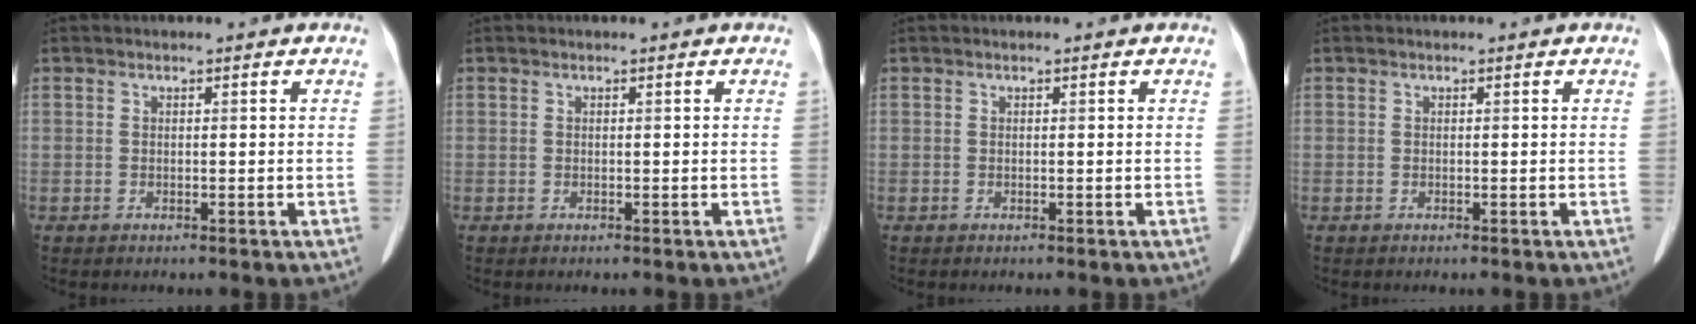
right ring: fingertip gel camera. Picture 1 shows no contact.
{"total": 0.0}
{"total": 0.0}
{"total": 0.0}